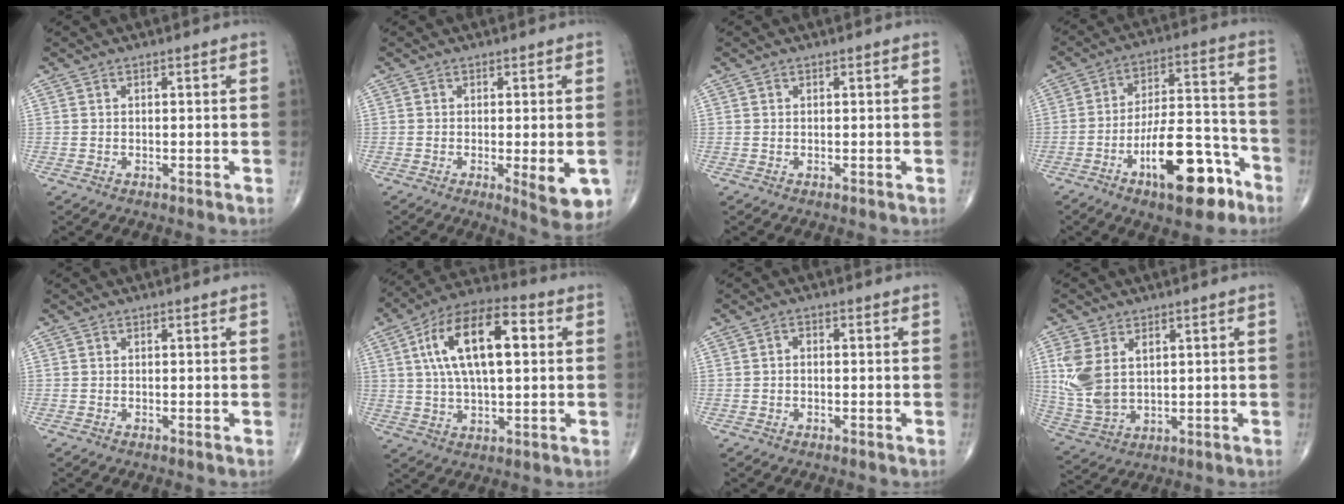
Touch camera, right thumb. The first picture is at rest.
{"total": 7.1, "force": [-1.9, 2.1, 6.5], "torque": [-0.080, -0.016, -0.022]}
{"total": 0.0}
{"total": 16.9, "force": [-8.9, 6.4, 12.8], "torque": [-0.184, 0.069, -0.138]}
{"total": 0.0}
{"total": 17.6, "force": [4.0, 7.9, 15.2], "torque": [-0.257, 0.021, 0.062]}
{"total": 1.1, "force": [-0.1, 0.8, 0.8], "torque": [-0.003, 0.004, -0.007]}
{"total": 10.3, "force": [2.6, 6.5, 7.5], "torque": [-0.158, -0.006, 0.065]}